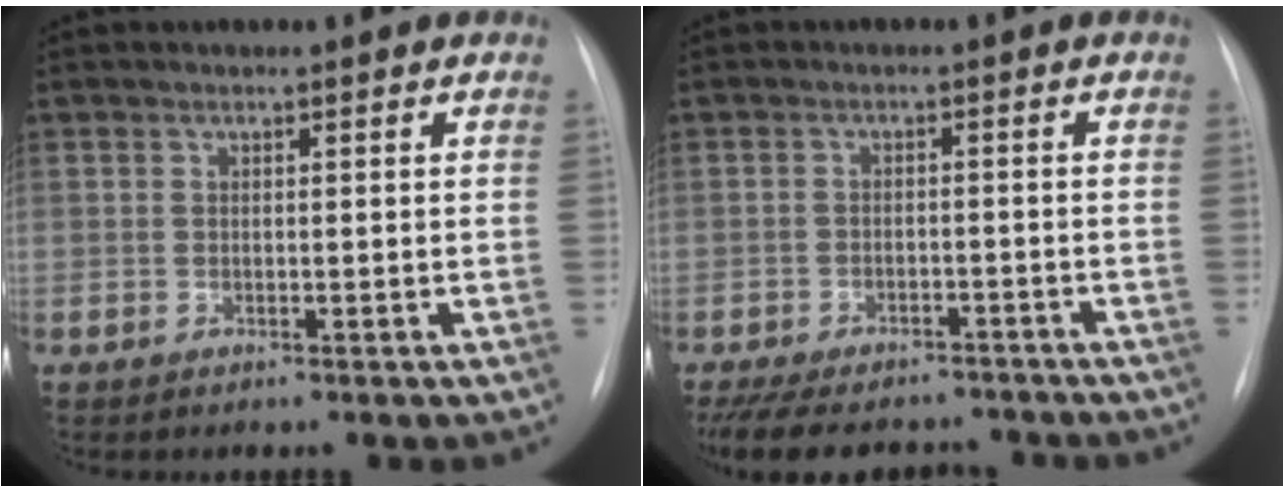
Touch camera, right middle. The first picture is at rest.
{"total": 15.9, "force": [-13.4, 6.2, 5.8], "torque": [-0.150, -0.006, -0.177]}